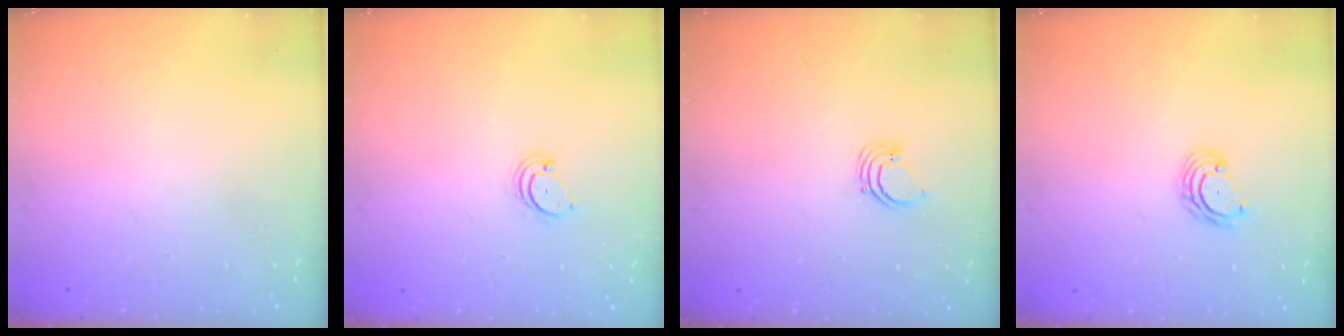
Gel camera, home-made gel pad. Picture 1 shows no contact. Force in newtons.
{"total": 2.6, "press": 2.5, "slide": 0.3}
{"total": 2.3, "press": 2.3, "slide": 0.1}
{"total": 2.8, "press": 2.8, "slide": 0.3}